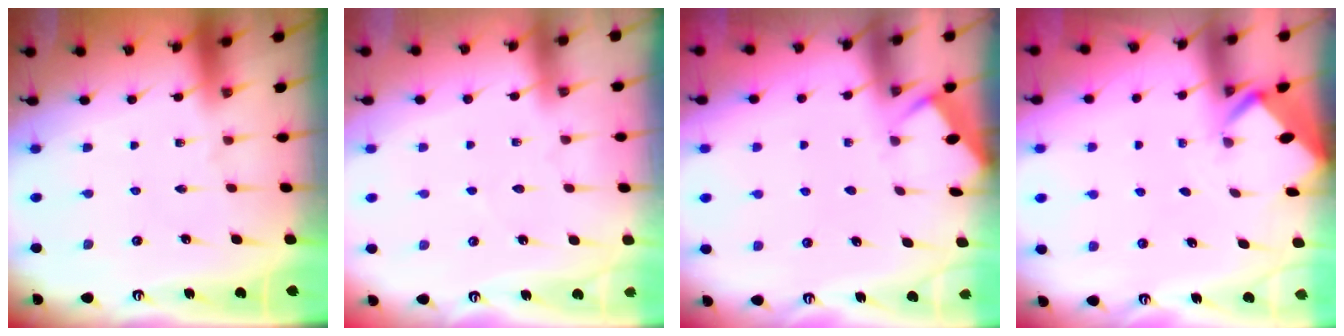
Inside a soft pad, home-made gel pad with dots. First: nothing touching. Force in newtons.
{"total": 2.2, "press": 2.2, "slide": 0.3}
{"total": 2.5, "press": 2.5, "slide": 0.4}
{"total": 2.0, "press": 2.0, "slide": 0.2}